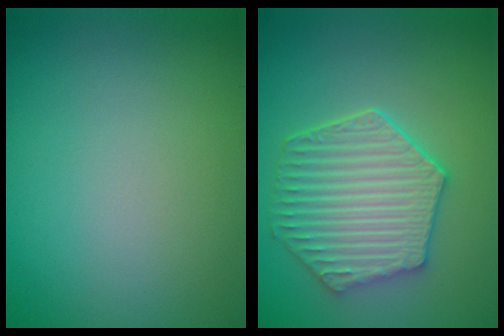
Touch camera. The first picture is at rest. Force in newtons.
{"total": 6.3, "press": 5.1, "slide": 3.8}